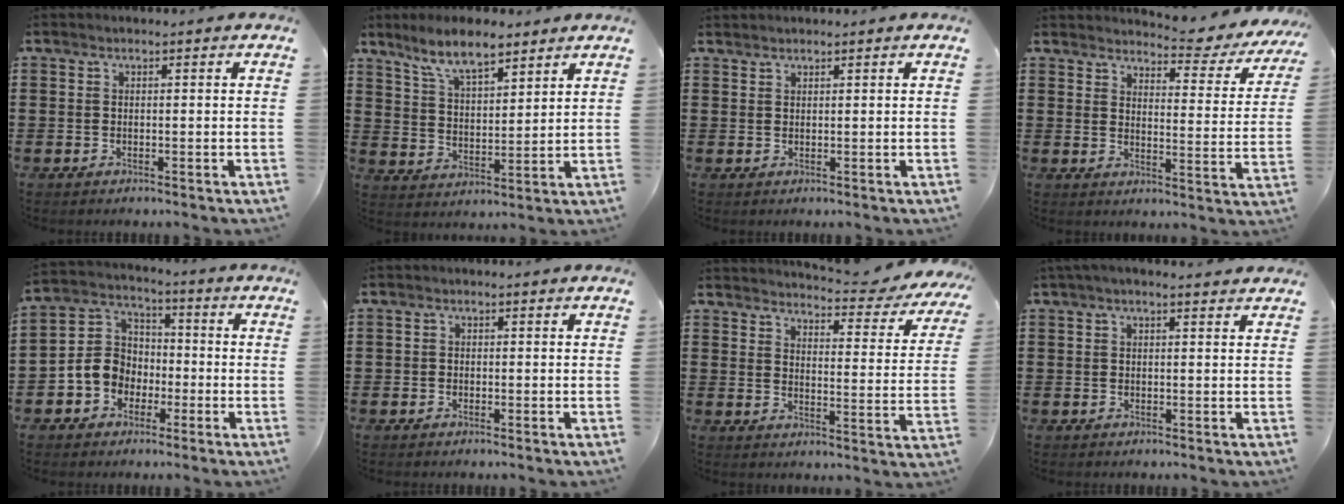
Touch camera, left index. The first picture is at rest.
{"total": 8.9, "force": [7.4, 2.1, 4.6], "torque": [-0.112, -0.017, 0.135]}
{"total": 1.0, "force": [1.0, 0.1, 0.0], "torque": [-0.002, 0.000, 0.020]}
{"total": 4.5, "force": [4.2, 0.7, 1.5], "torque": [-0.029, -0.041, 0.062]}
{"total": 6.9, "force": [-2.1, 6.0, 2.7], "torque": [-0.092, 0.010, -0.049]}
{"total": 0.6, "force": [-0.2, 0.5, 0.1], "torque": [-0.003, 0.003, -0.004]}
{"total": 4.4, "force": [4.2, 0.0, 1.4], "torque": [-0.035, -0.039, 0.064]}
{"total": 1.8, "force": [1.4, 0.1, 1.2], "torque": [-0.025, 0.004, 0.025]}